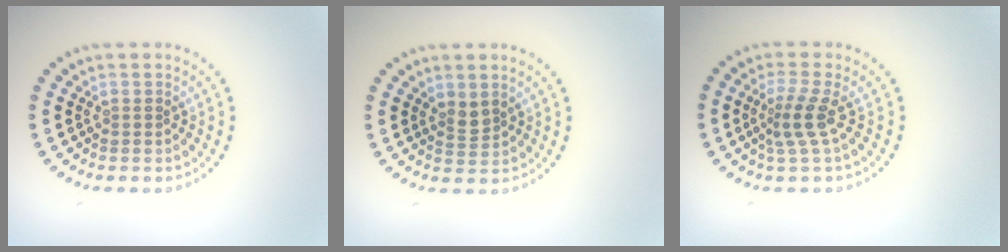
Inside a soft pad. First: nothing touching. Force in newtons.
{"total": 1.5, "press": 1.1, "slide": 0.9}
{"total": 2.6, "press": 1.8, "slide": 1.9}